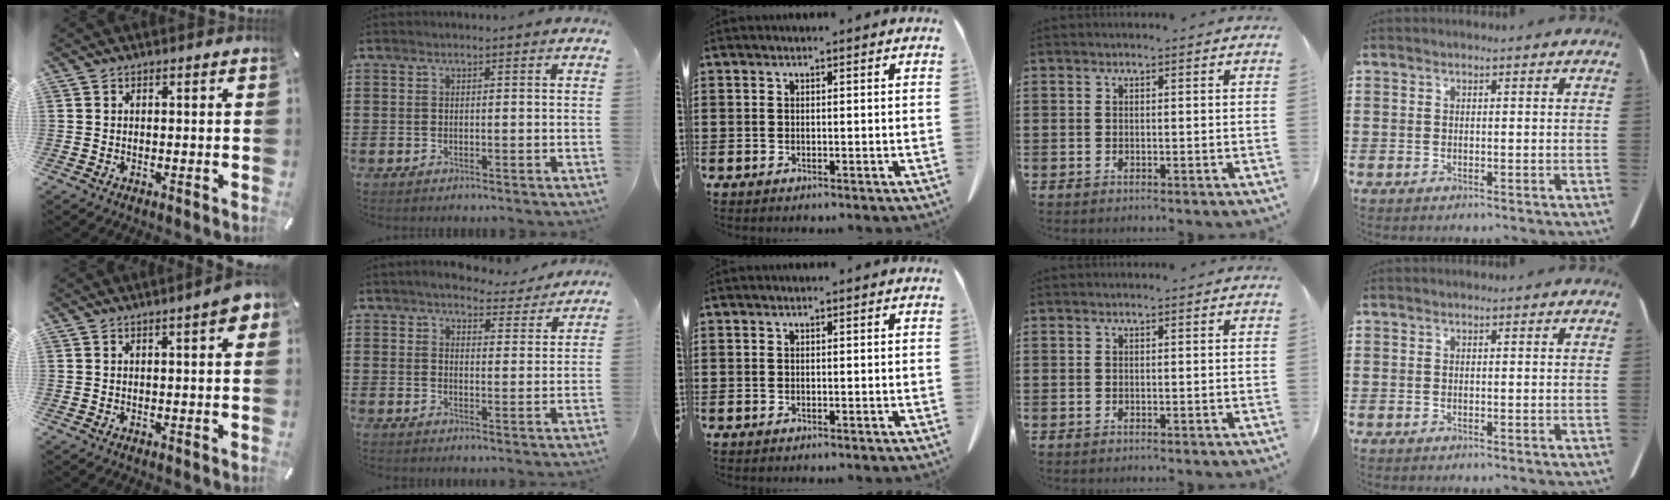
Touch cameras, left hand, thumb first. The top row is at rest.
{"thumb": {"total": 4.7, "force": [1.6, 1.1, 4.2], "torque": [-0.064, 0.001, 0.025]}, "index": {"total": 5.1, "force": [4.8, 0.8, 1.2], "torque": [-0.035, -0.022, 0.086]}}